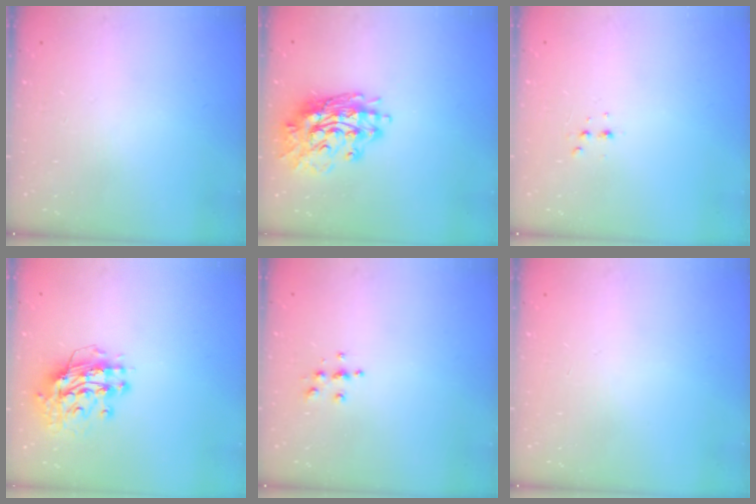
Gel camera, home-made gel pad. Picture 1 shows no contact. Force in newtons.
{"total": 16.9, "press": 16.8, "slide": 1.2}
{"total": 3.1, "press": 3.0, "slide": 0.6}
{"total": 12.9, "press": 12.8, "slide": 1.2}
{"total": 4.9, "press": 4.9, "slide": 0.5}
{"total": 0.0}